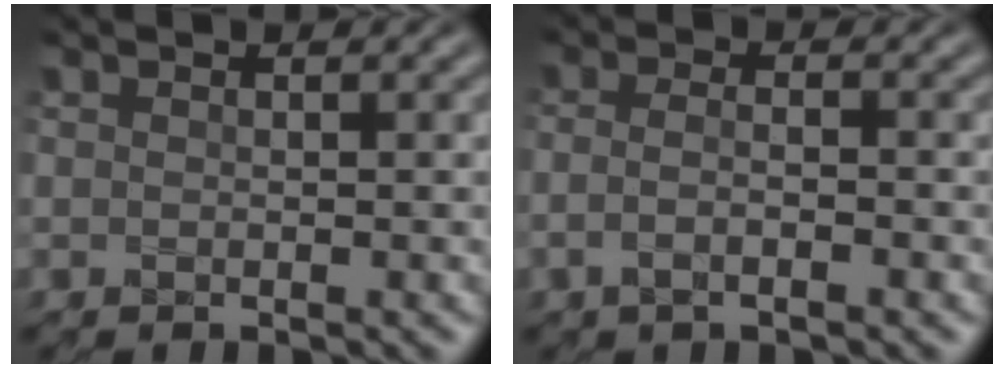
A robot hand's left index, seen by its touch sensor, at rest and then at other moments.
{"total": 2.5, "force": [-0.8, 0.9, 2.2], "torque": [-0.036, -0.002, -0.017]}